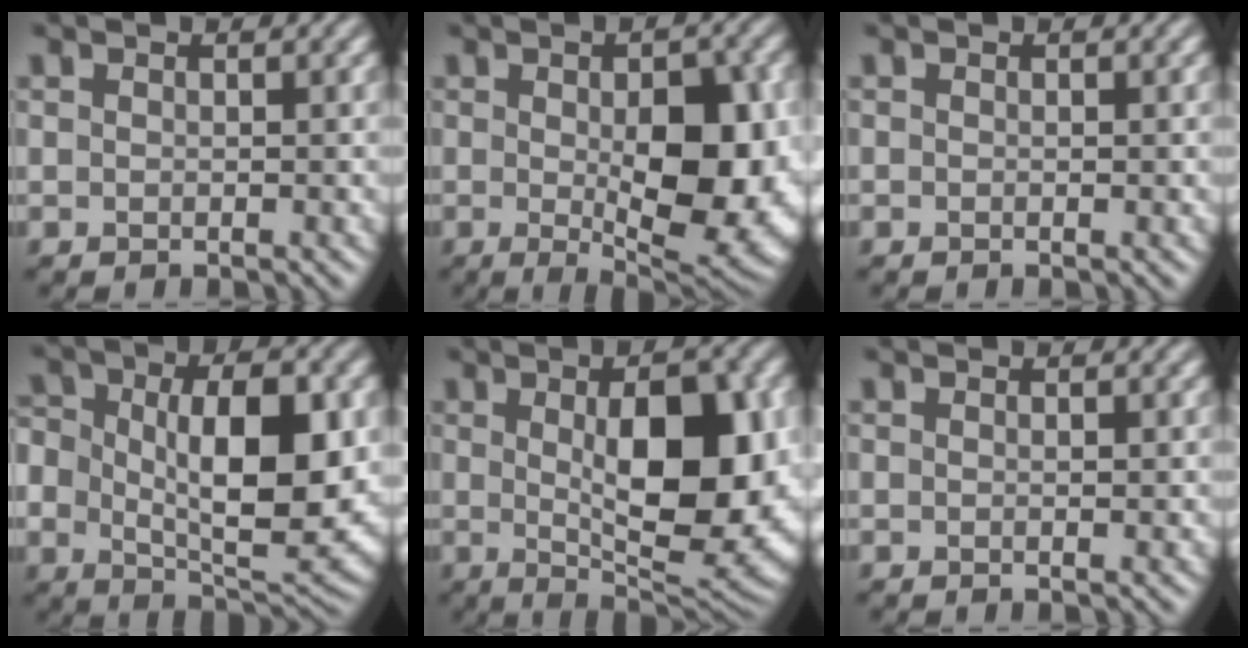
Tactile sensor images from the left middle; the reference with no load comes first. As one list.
[{"total": 12.0, "force": [-0.8, 4.9, 11.0], "torque": [-0.140, -0.014, -0.005]}, {"total": 0.0}, {"total": 12.7, "force": [0.2, 7.2, 10.4], "torque": [-0.172, -0.010, 0.012]}, {"total": 13.3, "force": [0.7, 4.7, 12.4], "torque": [-0.158, 0.002, 0.013]}, {"total": 0.6, "force": [0.0, 0.1, 0.6], "torque": [-0.009, -0.001, 0.000]}]